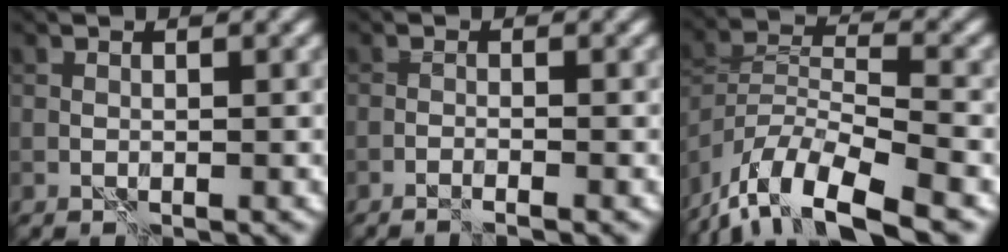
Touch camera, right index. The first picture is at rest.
{"total": 1.4, "force": [-1.0, 0.1, 0.9], "torque": [-0.017, 0.006, -0.024]}
{"total": 11.4, "force": [-8.9, 3.4, 6.3], "torque": [-0.115, -0.007, -0.160]}